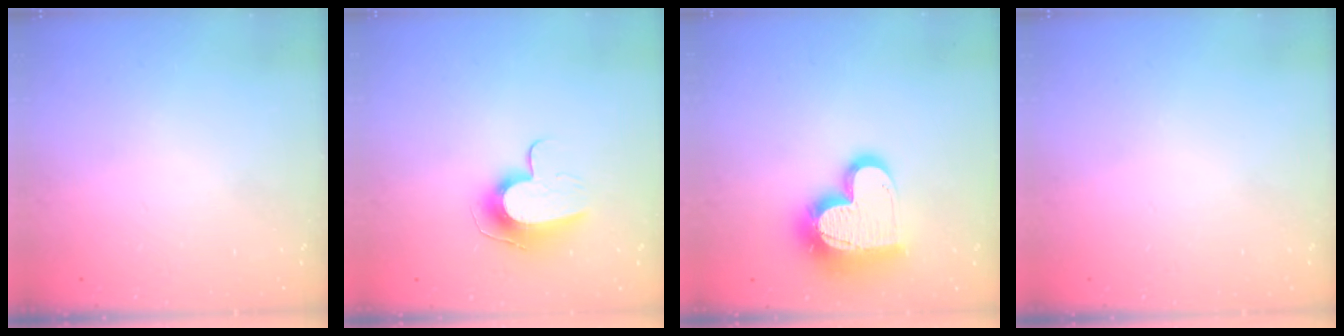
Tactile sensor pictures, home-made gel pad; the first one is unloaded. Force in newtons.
{"total": 10.1, "press": 10.1, "slide": 0.3}
{"total": 17.8, "press": 17.7, "slide": 1.6}
{"total": 0.0}